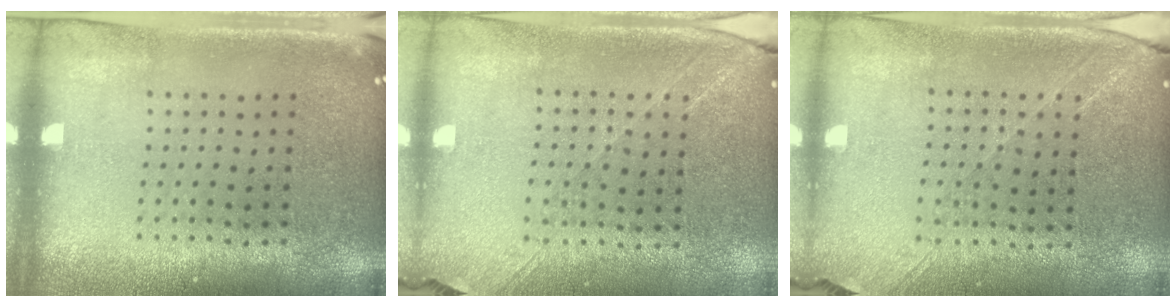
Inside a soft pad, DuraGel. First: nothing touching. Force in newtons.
{"total": 1.3, "press": 1.2, "slide": 0.6}
{"total": 1.3, "press": 1.2, "slide": 0.5}